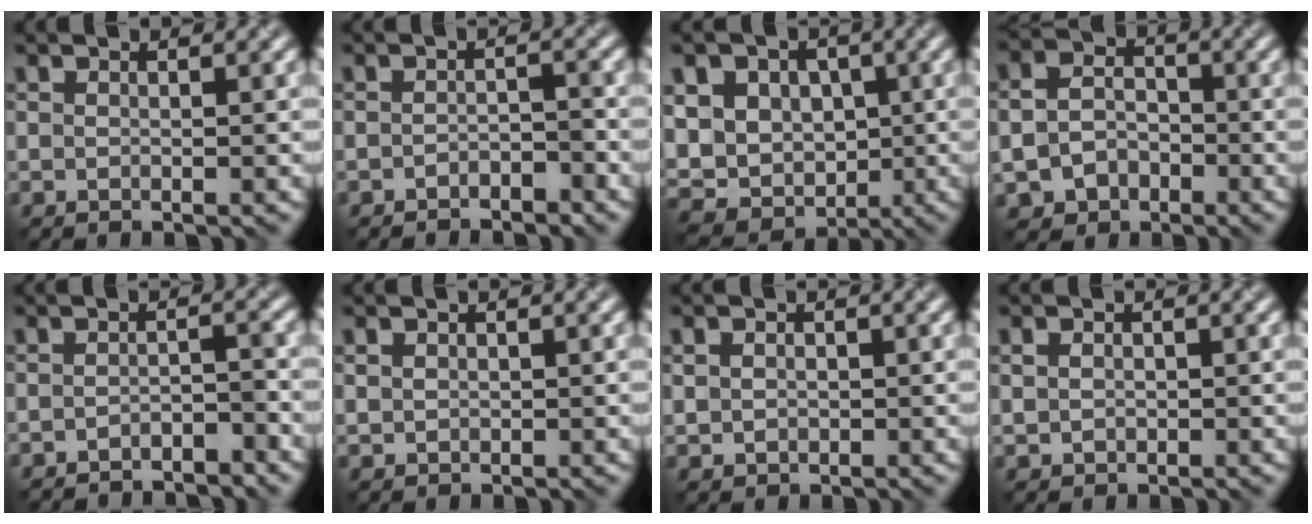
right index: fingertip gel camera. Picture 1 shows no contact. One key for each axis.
{"total": 1.8, "fx": -1.5, "fy": 0.5, "fz": 0.7, "tx": -0.008, "ty": 0.004, "tz": -0.027}
{"total": 11.2, "fx": 1.1, "fy": 9.5, "fz": 5.8, "tx": -0.100, "ty": 0.023, "tz": -0.006}
{"total": 4.7, "fx": -1.6, "fy": 3.7, "fz": 2.3, "tx": -0.053, "ty": -0.009, "tz": -0.027}
{"total": 2.4, "fx": -2.2, "fy": 0.4, "fz": 0.9, "tx": -0.010, "ty": 0.003, "tz": -0.037}
{"total": 1.0, "fx": 0.3, "fy": 0.9, "fz": 0.3, "tx": -0.004, "ty": -0.003, "tz": 0.010}
{"total": 1.6, "fx": 0.2, "fy": 1.5, "fz": 0.7, "tx": -0.017, "ty": -0.002, "tz": 0.010}
{"total": 1.4, "fx": 0.1, "fy": 1.2, "fz": 0.6, "tx": -0.009, "ty": -0.003, "tz": 0.005}